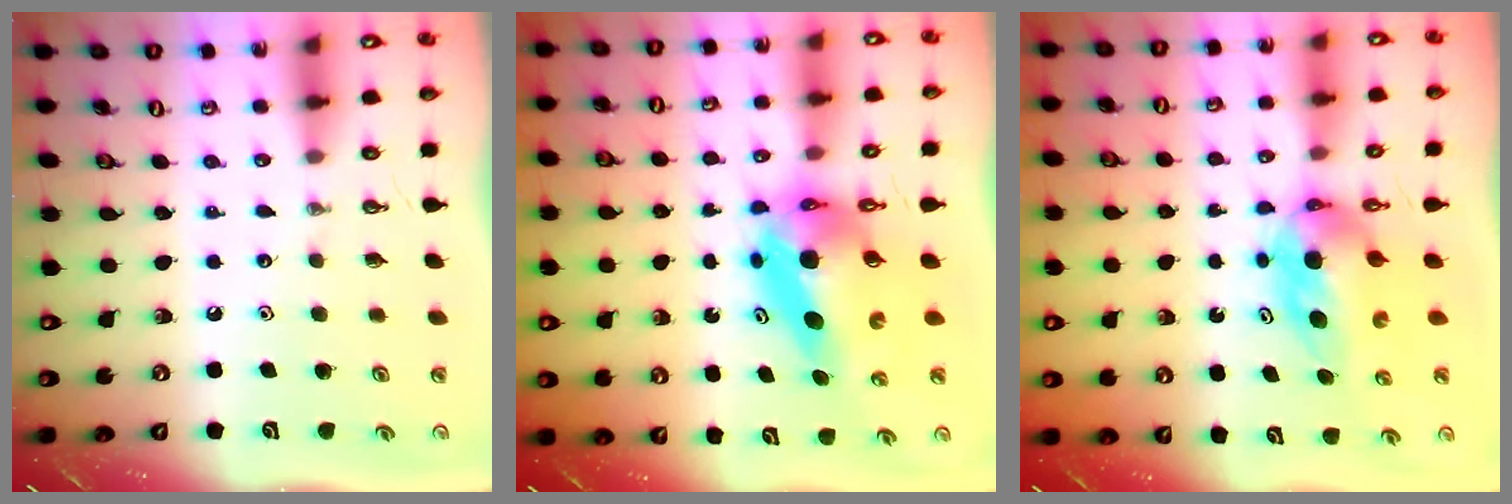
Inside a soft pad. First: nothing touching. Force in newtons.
{"total": 9.2, "press": 9.2, "slide": 0.9}
{"total": 5.7, "press": 5.5, "slide": 1.5}